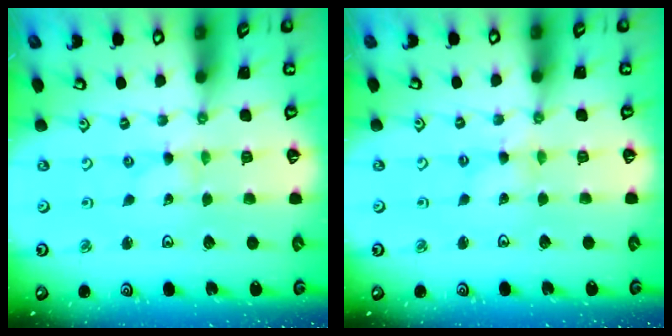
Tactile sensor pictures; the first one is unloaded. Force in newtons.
{"total": 1.2, "press": 1.2, "slide": 0.1}